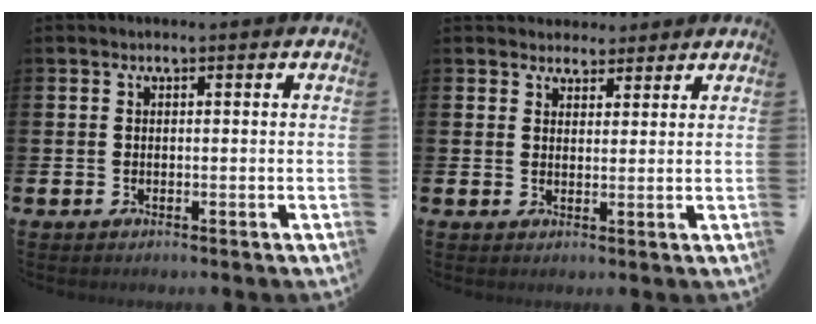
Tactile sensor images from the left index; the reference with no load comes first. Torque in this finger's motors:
{"motor_torque": [1.10, -1.04, 0.44, 0.03]}